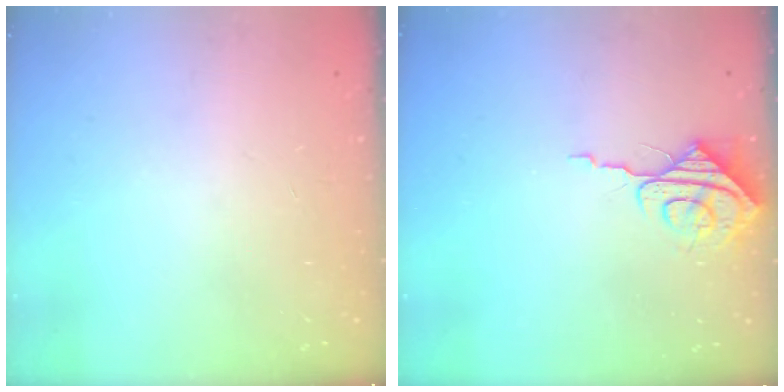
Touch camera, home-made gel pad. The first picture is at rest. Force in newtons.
{"total": 8.0, "press": 7.9, "slide": 0.8}